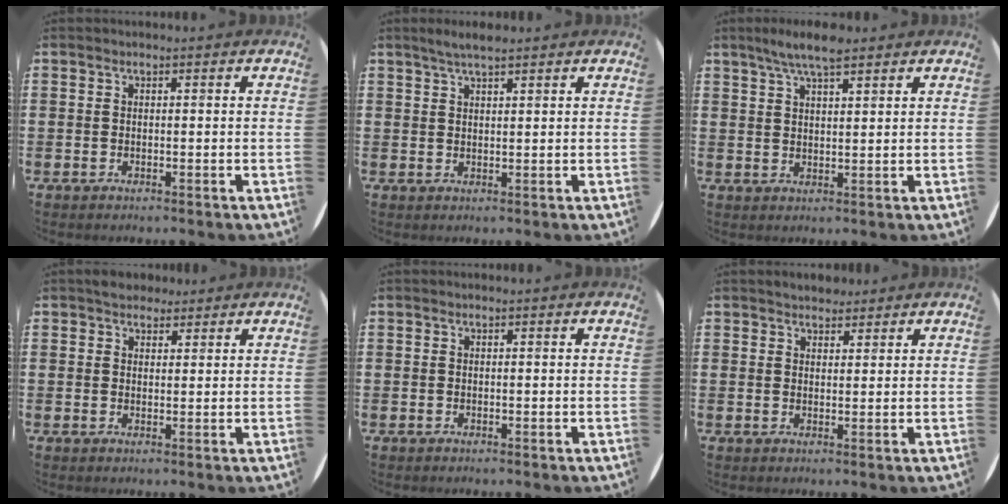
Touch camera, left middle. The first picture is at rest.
{"total": 2.7, "force": [2.2, 0.3, 1.4], "torque": [-0.029, 0.005, 0.039]}
{"total": 5.3, "force": [4.3, 1.0, 3.0], "torque": [-0.058, -0.004, 0.074]}
{"total": 2.6, "force": [2.3, 1.3, 0.0], "torque": [0.004, 0.003, 0.044]}
{"total": 0.0}
{"total": 2.3, "force": [2.2, 0.7, 0.0], "torque": [-0.002, 0.004, 0.041]}